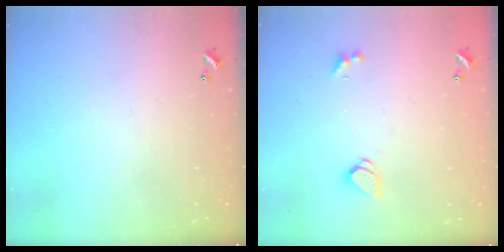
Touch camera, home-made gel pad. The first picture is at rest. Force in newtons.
{"total": 1.7, "press": 1.6, "slide": 0.5}